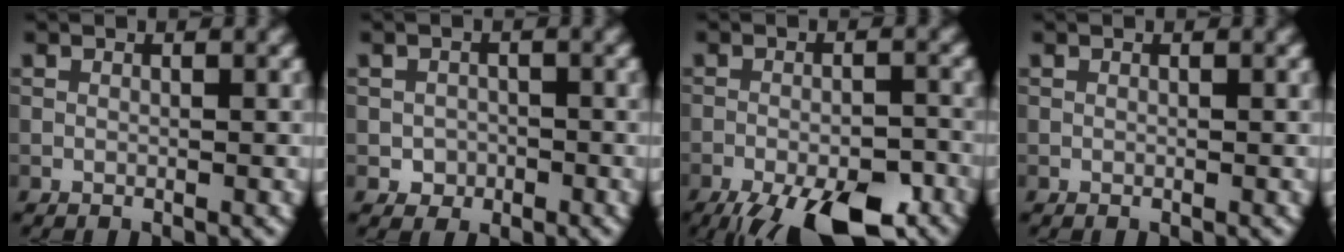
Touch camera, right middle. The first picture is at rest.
{"total": 1.5, "force": [-0.5, 1.4, 0.4], "torque": [0.001, -0.001, -0.012]}
{"total": 10.8, "force": [-7.6, 3.6, 6.7], "torque": [-0.105, -0.032, -0.110]}
{"total": 0.0}